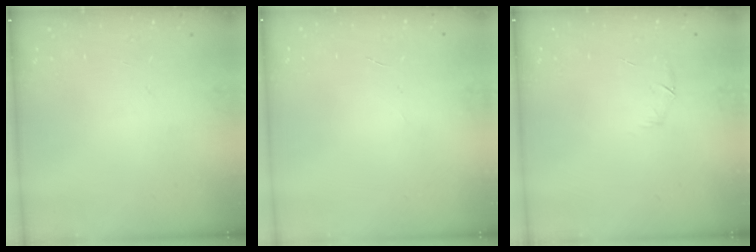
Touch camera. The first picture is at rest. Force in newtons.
{"total": 1.8, "press": 1.7, "slide": 0.5}
{"total": 4.1, "press": 4.0, "slide": 0.9}